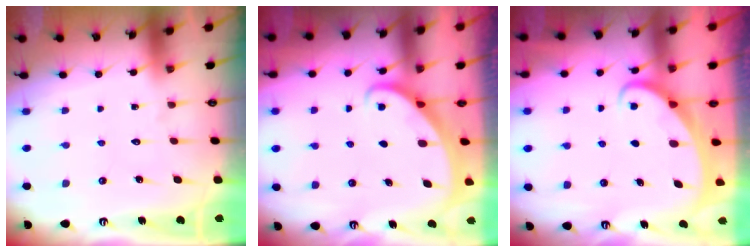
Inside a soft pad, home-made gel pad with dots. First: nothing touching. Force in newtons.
{"total": 1.8, "press": 1.7, "slide": 0.0}
{"total": 2.1, "press": 2.1, "slide": 0.0}